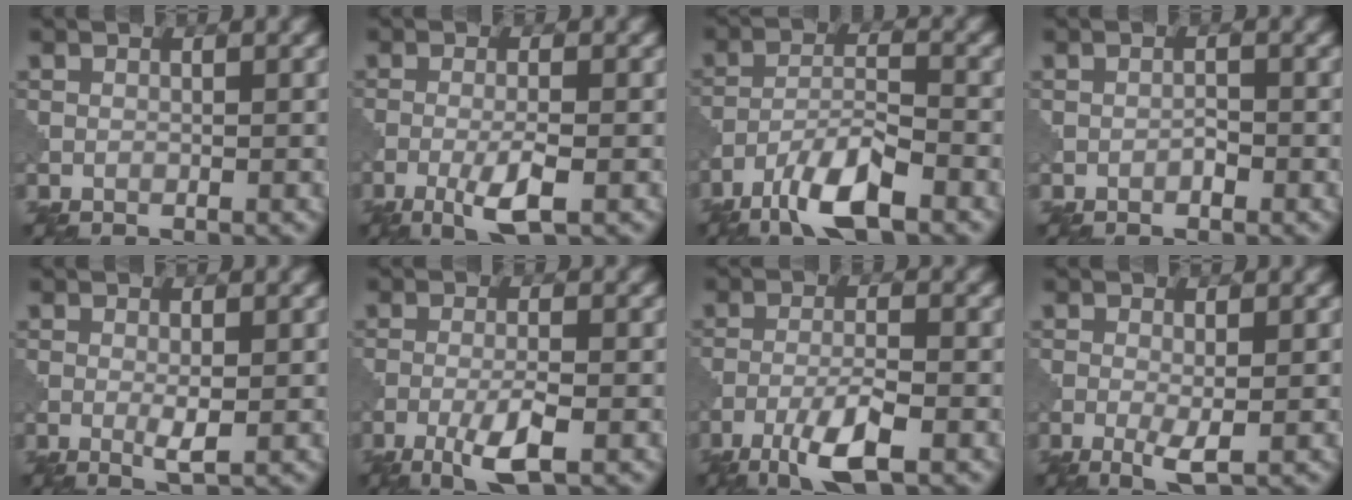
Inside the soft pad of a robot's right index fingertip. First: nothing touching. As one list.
[{"total": 3.6, "force": [-1.5, 0.6, 3.3], "torque": [-0.064, 0.001, -0.033]}, {"total": 6.5, "force": [-4.6, 1.6, 4.3], "torque": [-0.080, -0.001, -0.092]}, {"total": 0.8, "force": [-0.4, 0.3, 0.6], "torque": [-0.010, 0.002, -0.008]}, {"total": 1.8, "force": [-0.1, 0.2, 1.8], "torque": [-0.033, -0.004, -0.002]}, {"total": 4.1, "force": [-2.0, 0.7, 3.5], "torque": [-0.069, 0.001, -0.042]}, {"total": 4.9, "force": [-2.9, 0.9, 3.9], "torque": [-0.074, 0.000, -0.061]}, {"total": 2.3, "force": [-0.6, 0.4, 2.2], "torque": [-0.046, -0.006, -0.013]}]